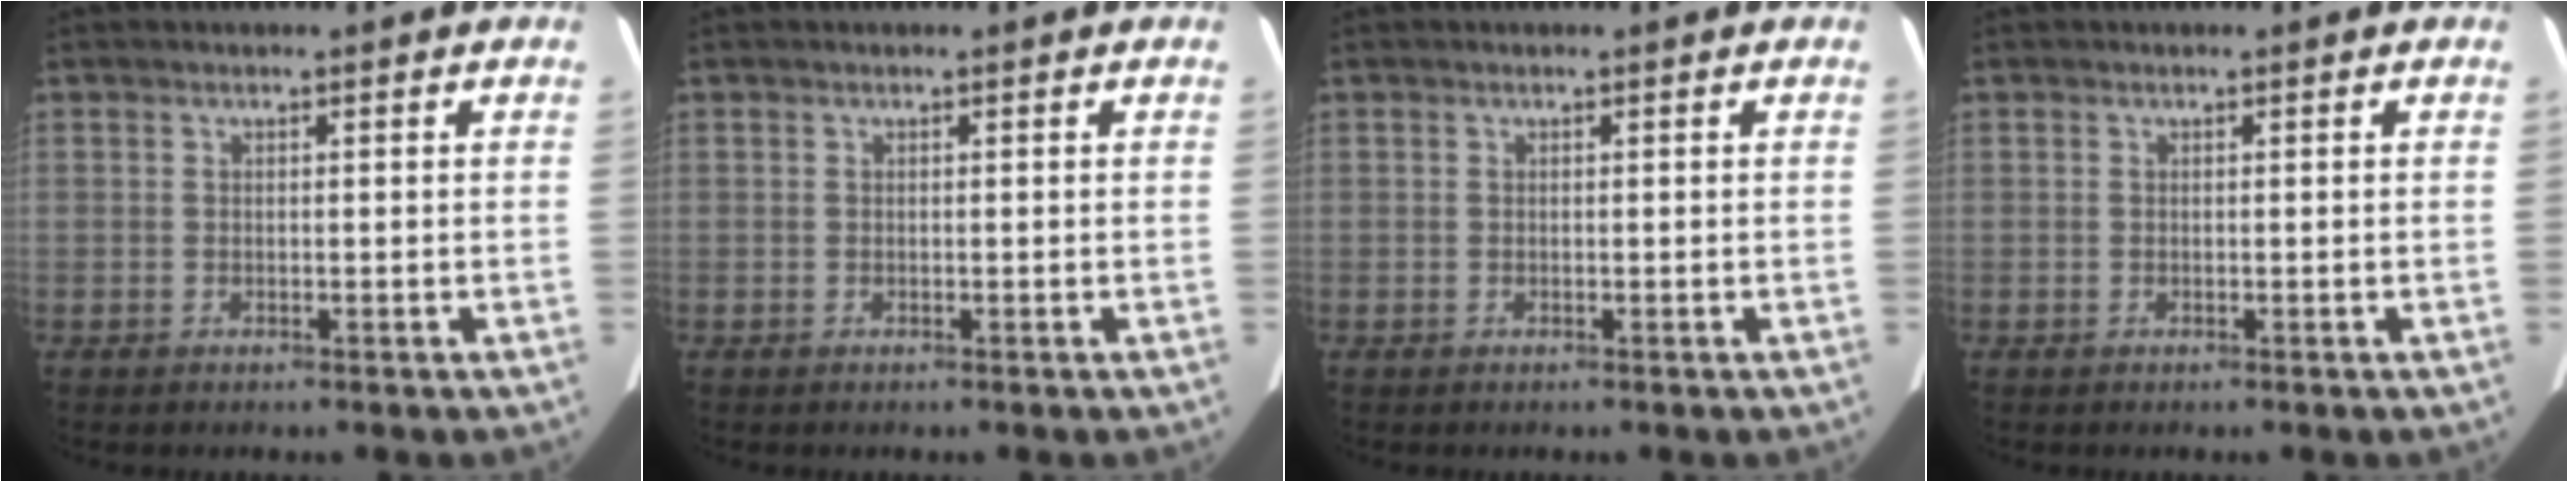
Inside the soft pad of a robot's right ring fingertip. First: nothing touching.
{"total": 0.0}
{"total": 0.0}
{"total": 0.0}